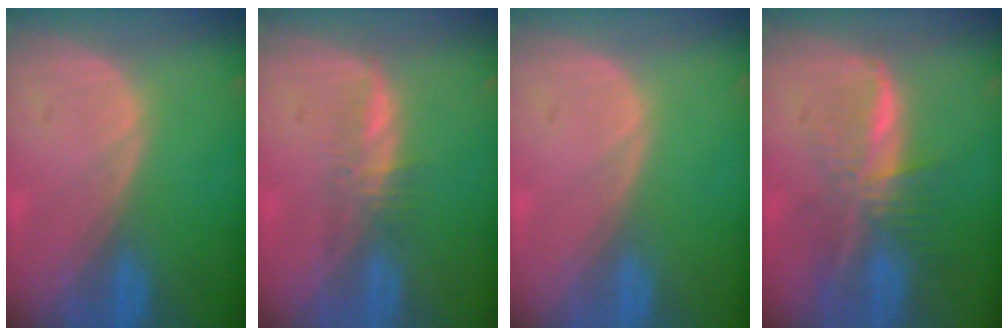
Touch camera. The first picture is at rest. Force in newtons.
{"total": 2.8, "press": 2.7, "slide": 0.5}
{"total": 0.0}
{"total": 8.1, "press": 6.8, "slide": 4.3}